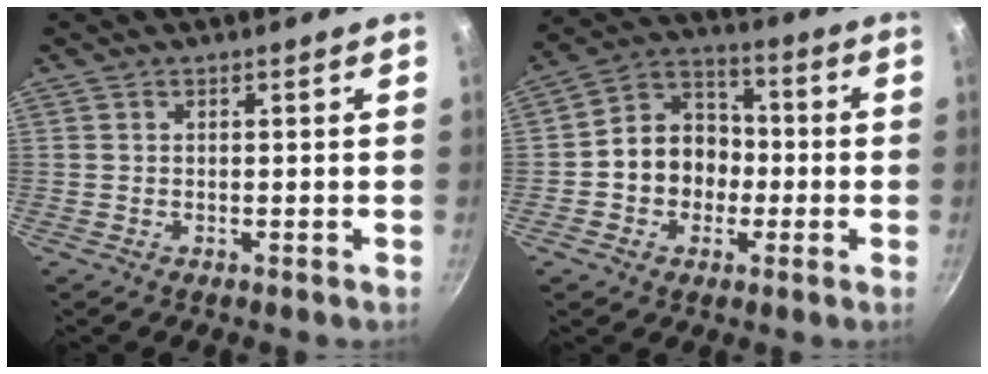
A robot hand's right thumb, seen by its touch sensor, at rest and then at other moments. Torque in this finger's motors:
{"motor_torque": [-0.15, 0.71, 0.07, -0.03, 0.08]}